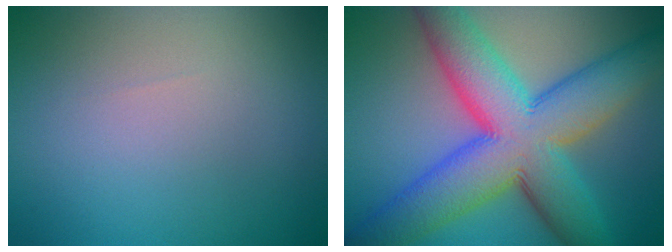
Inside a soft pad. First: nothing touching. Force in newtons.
{"total": 13.9, "press": 13.9, "slide": 0.3}